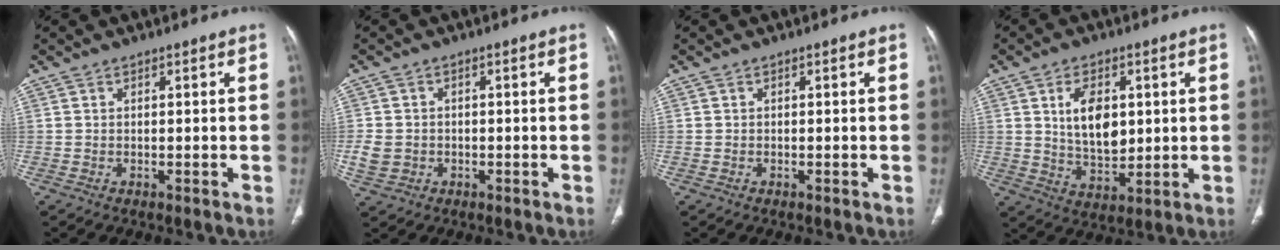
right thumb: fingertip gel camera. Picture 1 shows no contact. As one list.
[{"total": 4.6, "force": [-0.9, 4.0, 2.0], "torque": [-0.035, 0.007, -0.010]}, {"total": 0.0}, {"total": 9.9, "force": [2.2, 6.0, 7.6], "torque": [-0.108, -0.017, 0.046]}]